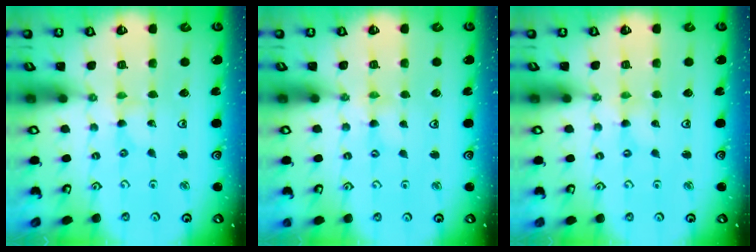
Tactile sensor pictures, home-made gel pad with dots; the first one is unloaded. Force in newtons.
{"total": 2.7, "press": 2.7, "slide": 0.4}
{"total": 0.0}